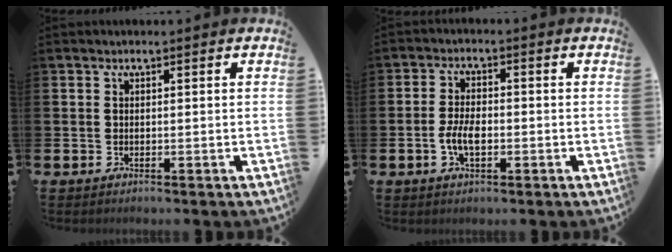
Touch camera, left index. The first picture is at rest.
{"total": 3.9, "force": [-0.8, 2.0, 3.3], "torque": [-0.062, 0.002, -0.018]}